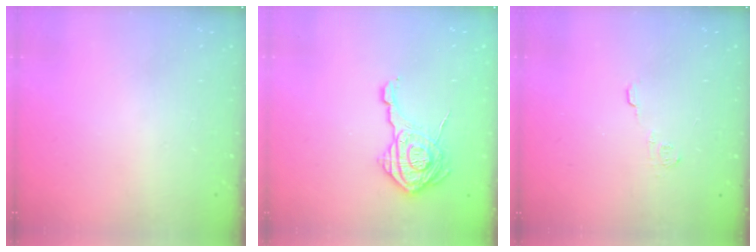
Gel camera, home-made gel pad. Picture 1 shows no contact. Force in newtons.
{"total": 15.5, "press": 15.4, "slide": 1.2}
{"total": 4.8, "press": 4.8, "slide": 0.4}